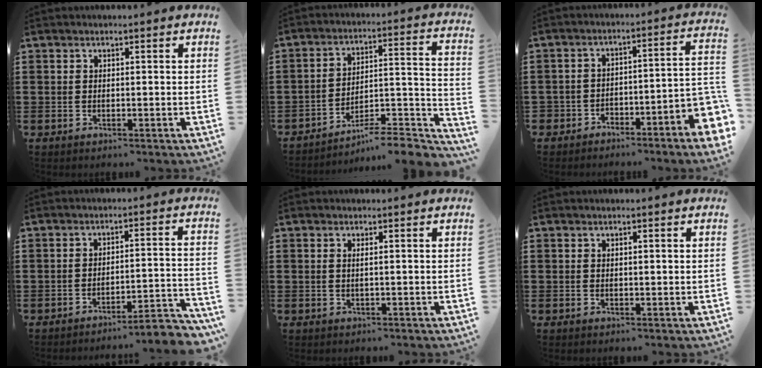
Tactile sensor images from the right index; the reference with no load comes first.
{"total": 6.4, "force": [-5.8, 0.6, 2.8], "torque": [-0.038, -0.010, -0.115]}
{"total": 5.6, "force": [-4.8, 1.1, 2.5], "torque": [-0.035, 0.003, -0.093]}
{"total": 4.3, "force": [-3.9, -0.1, 1.8], "torque": [-0.033, -0.015, -0.078]}
{"total": 0.9, "force": [0.1, 0.0, 0.9], "torque": [-0.017, -0.002, 0.002]}
{"total": 0.7, "force": [0.3, 0.1, 0.6], "torque": [-0.013, 0.001, 0.005]}